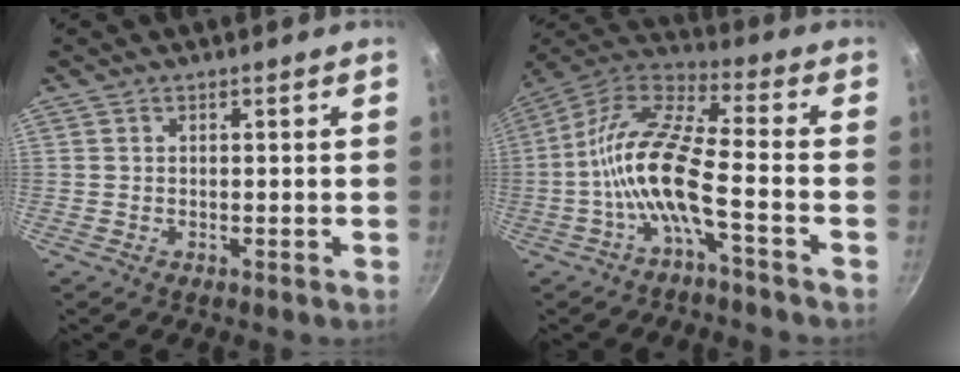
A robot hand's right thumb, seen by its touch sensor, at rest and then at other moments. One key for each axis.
{"total": 14.8, "fx": -4.2, "fy": 3.6, "fz": 13.7, "tx": -0.296, "ty": 0.054, "tz": -0.089}